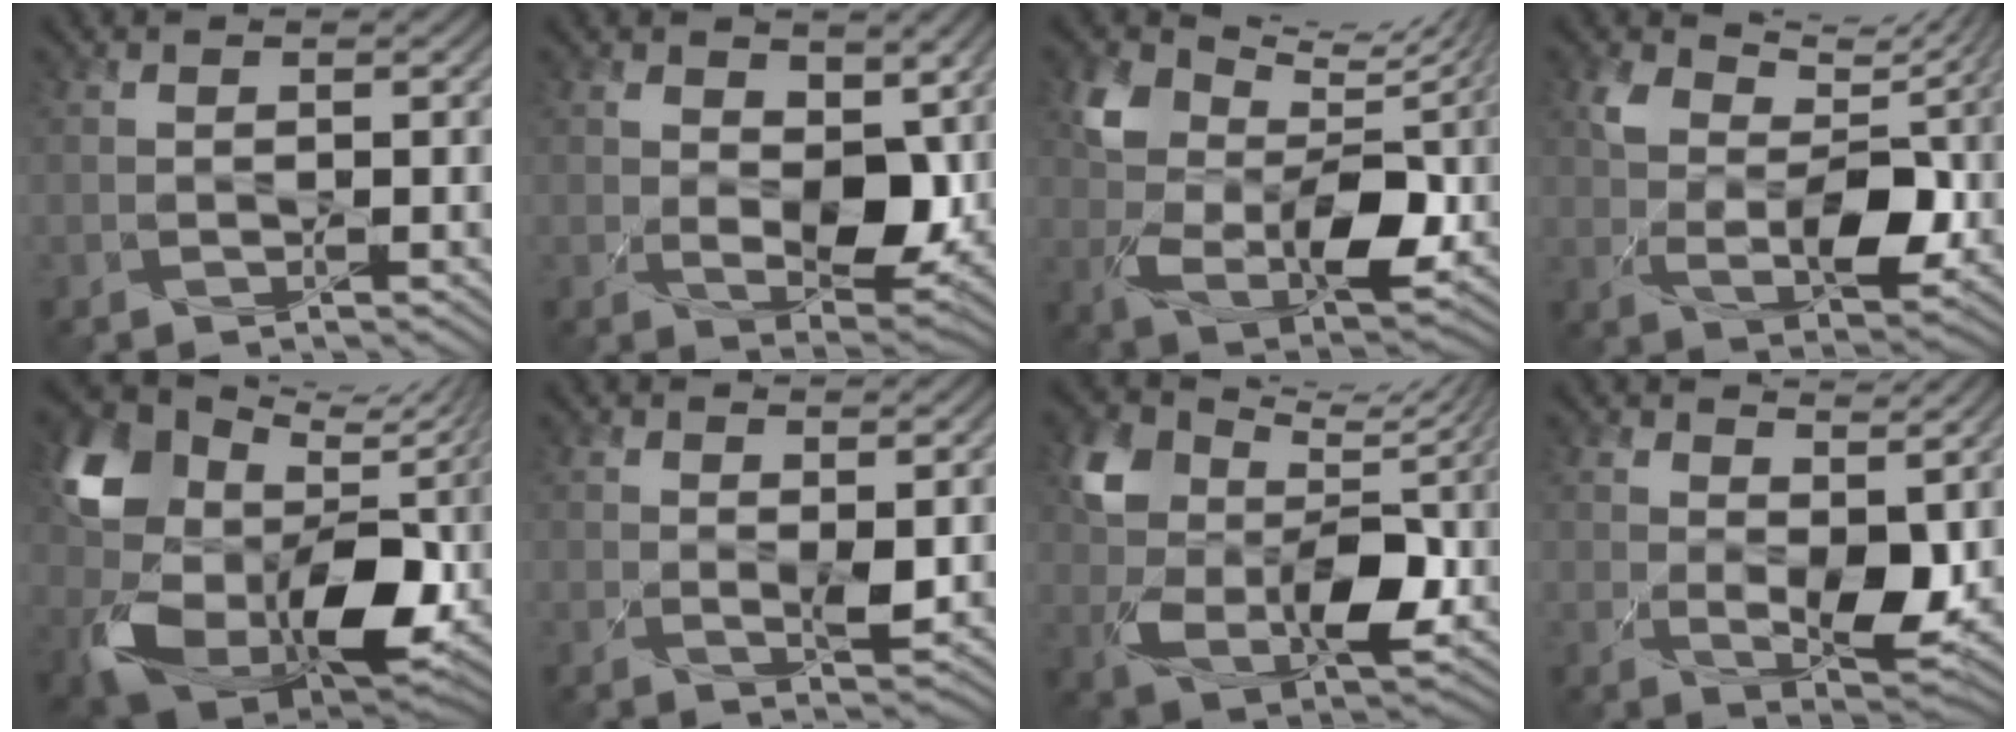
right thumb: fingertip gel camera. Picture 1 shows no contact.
{"total": 6.7, "force": [1.6, 4.1, 5.1], "torque": [-0.106, -0.020, 0.028]}
{"total": 11.6, "force": [5.0, 6.6, 8.1], "torque": [-0.174, -0.010, 0.101]}
{"total": 8.4, "force": [3.9, 4.2, 6.2], "torque": [-0.127, -0.011, 0.076]}
{"total": 16.0, "force": [3.0, 11.3, 10.9], "torque": [-0.246, -0.020, 0.068]}
{"total": 2.4, "force": [0.9, 0.9, 2.0], "torque": [-0.044, -0.011, 0.021]}
{"total": 11.0, "force": [3.0, 7.1, 7.8], "torque": [-0.167, -0.020, 0.065]}
{"total": 6.9, "force": [2.7, 3.6, 5.2], "torque": [-0.100, -0.015, 0.050]}